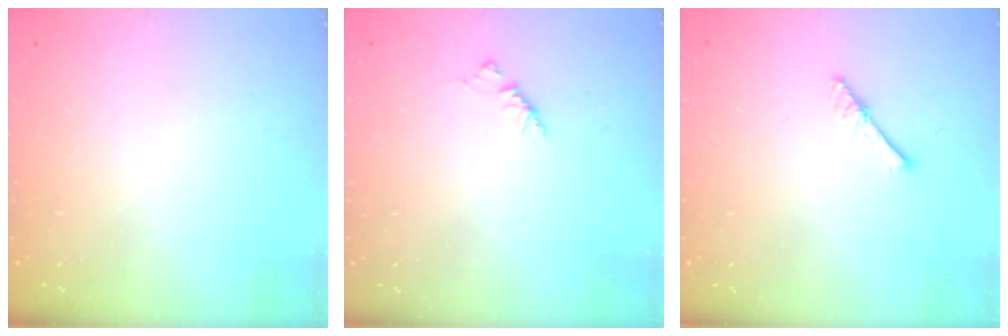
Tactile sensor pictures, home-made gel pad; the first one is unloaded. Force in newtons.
{"total": 3.4, "press": 3.3, "slide": 0.7}
{"total": 3.0, "press": 3.0, "slide": 0.3}